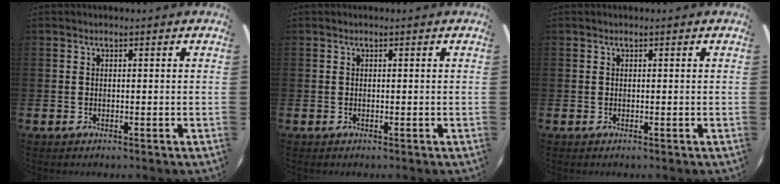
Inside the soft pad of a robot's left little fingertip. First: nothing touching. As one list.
[{"total": 0.0}, {"total": 0.0}]